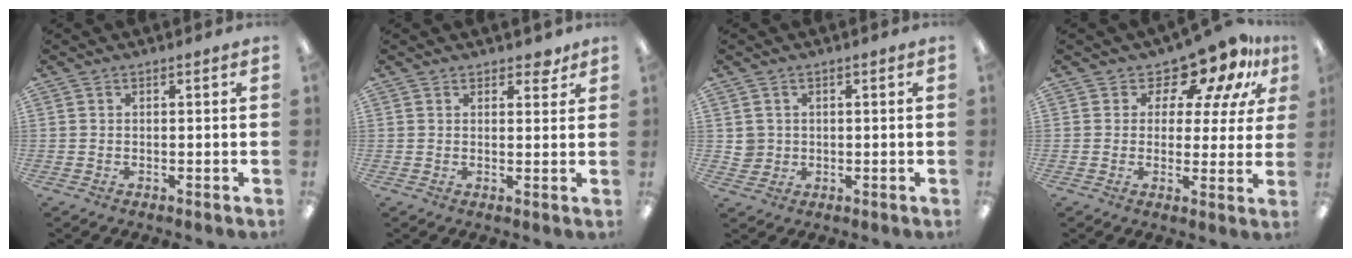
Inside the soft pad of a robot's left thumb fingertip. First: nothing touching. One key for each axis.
{"total": 2.7, "fx": 2.1, "fy": 1.3, "fz": 1.0, "tx": 0.003, "ty": -0.008, "tz": 0.035}
{"total": 3.2, "fx": 0.5, "fy": 3.2, "fz": 0.2, "tx": -0.004, "ty": 0.003, "tz": 0.008}
{"total": 10.7, "fx": 8.4, "fy": 4.7, "fz": 4.7, "tx": -0.084, "ty": -0.068, "tz": 0.148}